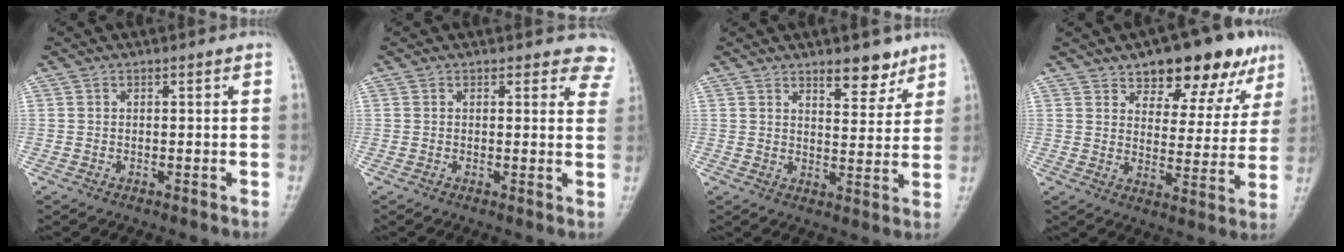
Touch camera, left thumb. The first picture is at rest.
{"total": 4.8, "force": [4.3, 2.1, 0.4], "torque": [0.040, -0.019, 0.018]}
{"total": 6.6, "force": [4.7, 2.7, 3.7], "torque": [-0.026, -0.033, 0.068]}
{"total": 14.6, "force": [9.1, 6.9, 9.0], "torque": [-0.062, -0.035, 0.130]}